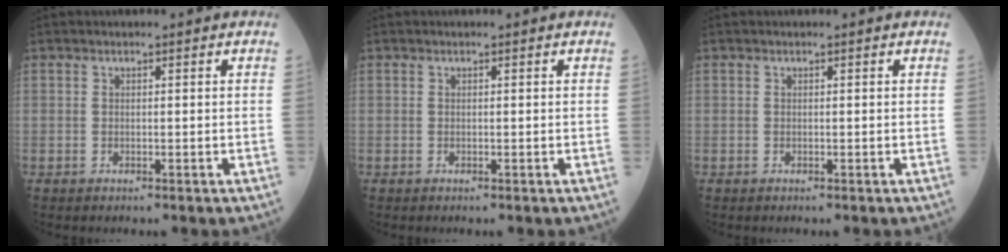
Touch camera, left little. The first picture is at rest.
{"total": 0.0}
{"total": 0.0}